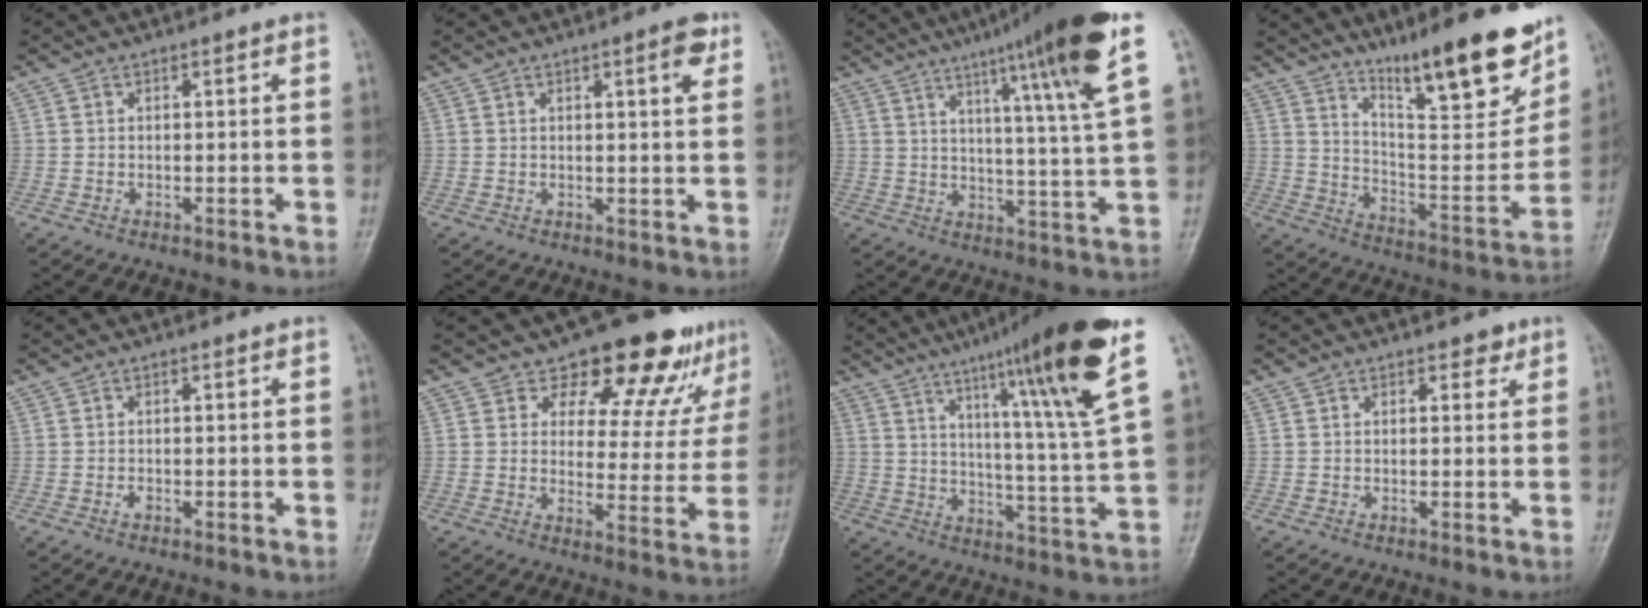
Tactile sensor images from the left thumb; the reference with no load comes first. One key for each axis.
{"total": 3.7, "fx": 1.9, "fy": 0.9, "fz": 3.1, "tx": -0.036, "ty": -0.006, "tz": 0.023}
{"total": 19.0, "fx": 10.3, "fy": 0.7, "fz": 16.0, "tx": -0.230, "ty": -0.035, "tz": 0.143}
{"total": 21.0, "fx": 14.6, "fy": 4.5, "fz": 14.4, "tx": -0.178, "ty": -0.085, "tz": 0.240}
{"total": 0.7, "fx": -0.2, "fy": 0.5, "fz": 0.4, "tx": -0.004, "ty": 0.000, "tz": -0.007}
{"total": 15.7, "fx": 12.0, "fy": 7.3, "fz": 6.8, "tx": -0.024, "ty": -0.075, "tz": 0.142}
{"total": 22.2, "fx": 12.1, "fy": 1.2, "fz": 18.5, "tx": -0.257, "ty": -0.045, "tz": 0.180}
{"total": 2.1, "fx": 1.3, "fy": 1.3, "fz": 0.9, "tx": 0.006, "ty": -0.005, "tz": 0.013}